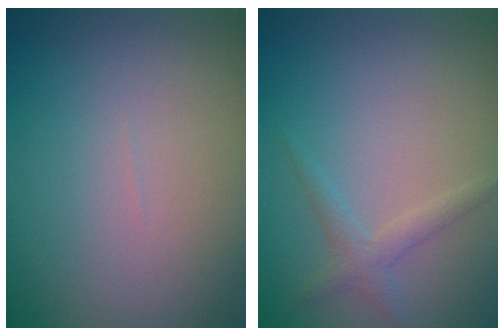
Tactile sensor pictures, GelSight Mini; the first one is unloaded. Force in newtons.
{"total": 1.5, "press": 1.5, "slide": 0.1}